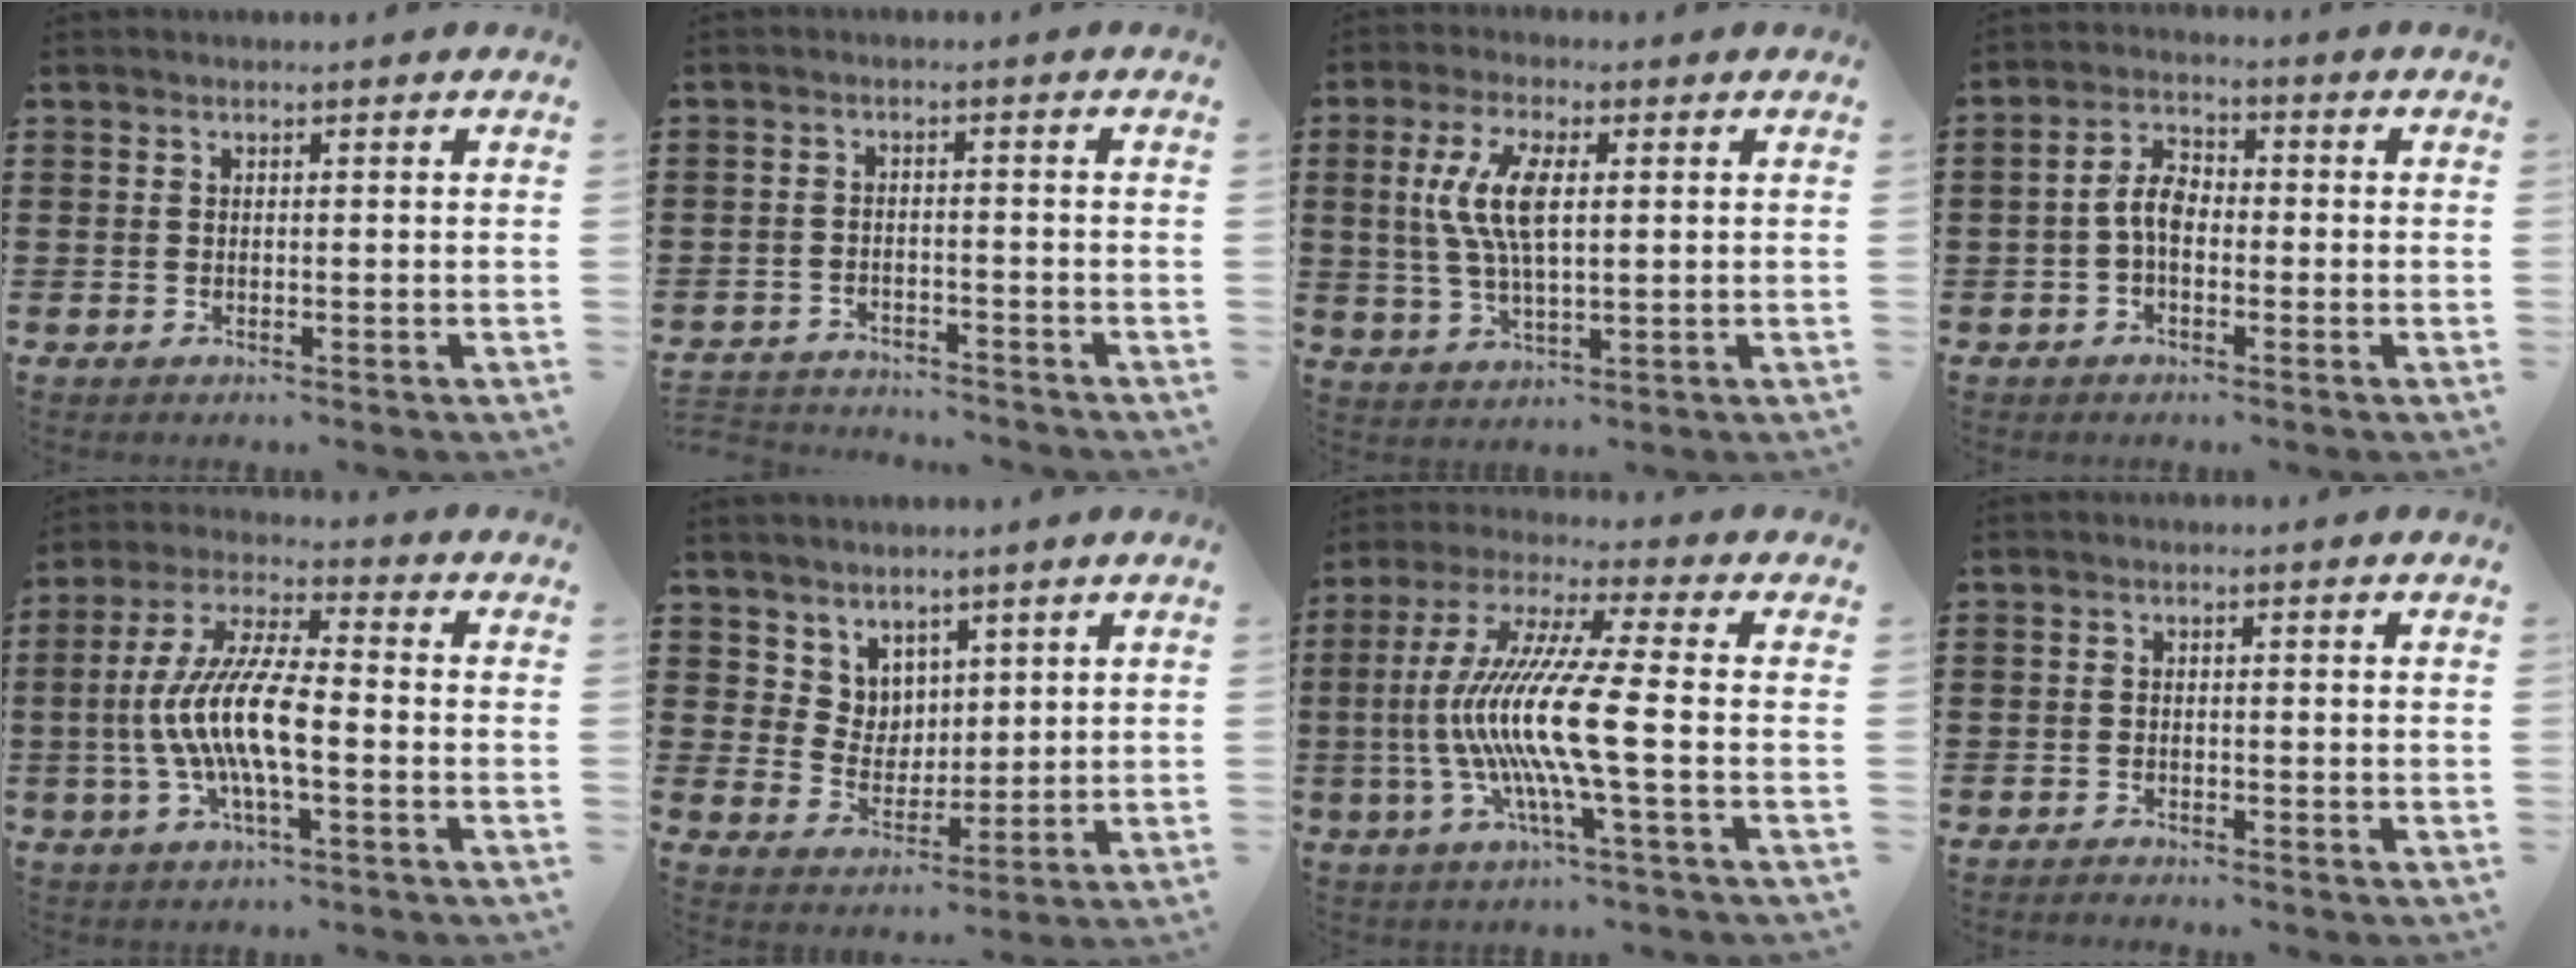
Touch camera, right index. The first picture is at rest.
{"total": 2.9, "force": [-2.9, 0.1, -0.2], "torque": [-0.006, -0.004, -0.063]}
{"total": 8.6, "force": [1.5, 3.2, 7.8], "torque": [-0.175, 0.005, 0.018]}
{"total": 4.9, "force": [-0.8, 2.8, 4.0], "torque": [-0.088, 0.005, -0.020]}
{"total": 10.4, "force": [-2.4, 2.8, 9.7], "torque": [-0.218, -0.013, -0.052]}
{"total": 5.6, "force": [4.0, 3.9, -0.3], "torque": [-0.024, -0.007, 0.078]}
{"total": 12.9, "force": [-2.7, 0.8, 12.6], "torque": [-0.284, -0.020, -0.069]}
{"total": 1.1, "force": [-1.1, 0.0, 0.0], "torque": [-0.004, 0.000, -0.022]}